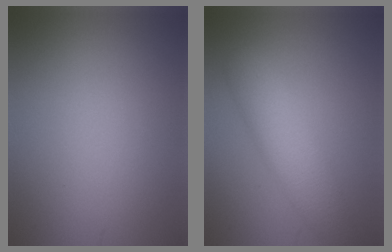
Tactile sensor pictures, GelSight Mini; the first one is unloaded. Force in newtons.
{"total": 4.9, "press": 4.9, "slide": 0.1}